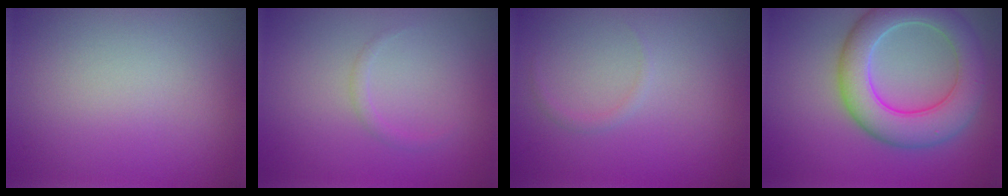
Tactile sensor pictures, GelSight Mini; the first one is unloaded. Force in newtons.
{"total": 0.8, "press": 0.7, "slide": 0.1}
{"total": 0.7, "press": 0.7, "slide": 0.1}
{"total": 7.1, "press": 7.0, "slide": 0.5}